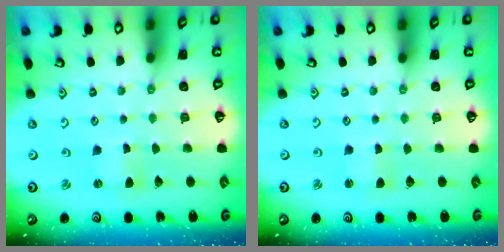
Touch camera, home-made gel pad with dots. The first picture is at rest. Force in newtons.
{"total": 1.1, "press": 1.0, "slide": 0.2}